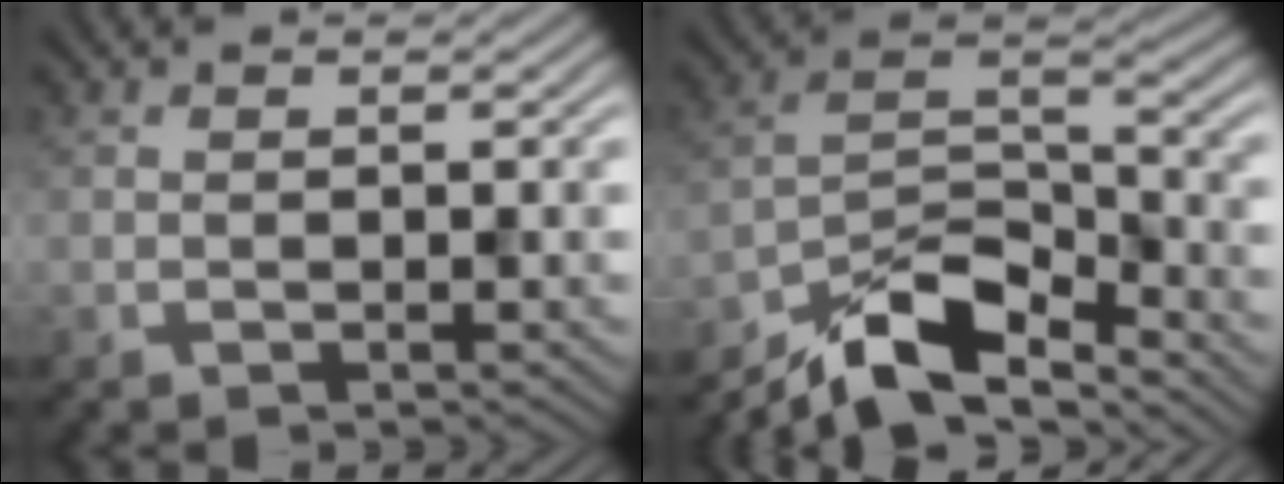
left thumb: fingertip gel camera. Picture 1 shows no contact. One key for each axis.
{"total": 11.2, "fx": -8.8, "fy": 3.5, "fz": 6.0, "tx": -0.100, "ty": 0.000, "tz": -0.171}